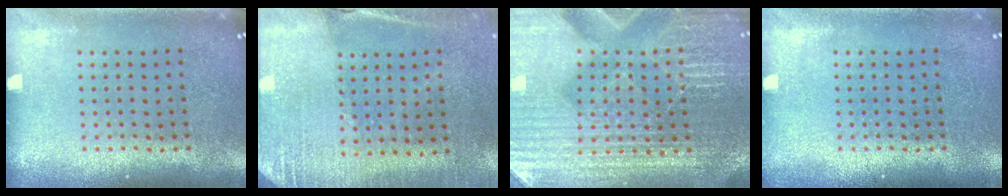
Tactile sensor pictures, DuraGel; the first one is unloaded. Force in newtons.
{"total": 2.7, "press": 2.6, "slide": 0.9}
{"total": 4.8, "press": 4.6, "slide": 1.4}
{"total": 0.6, "press": 0.5, "slide": 0.2}